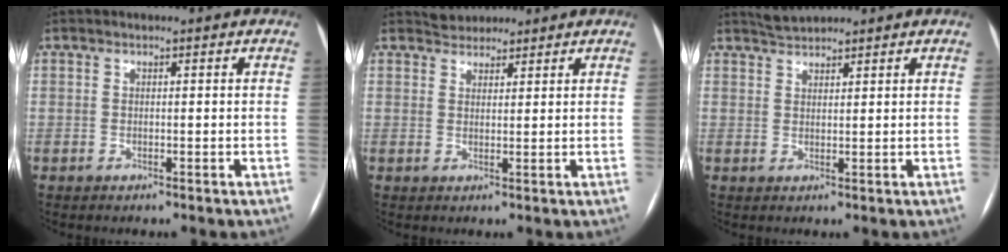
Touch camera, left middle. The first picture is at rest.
{"total": 2.9, "force": [2.6, 1.2, 0.0], "torque": [-0.002, 0.015, 0.043]}
{"total": 2.6, "force": [2.5, 0.2, 0.2], "torque": [-0.011, 0.013, 0.050]}